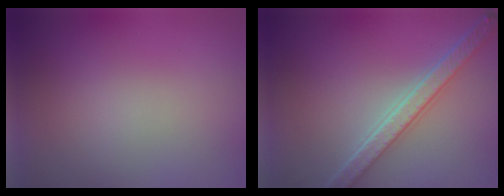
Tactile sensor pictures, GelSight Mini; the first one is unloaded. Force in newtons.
{"total": 4.9, "press": 3.8, "slide": 3.1}